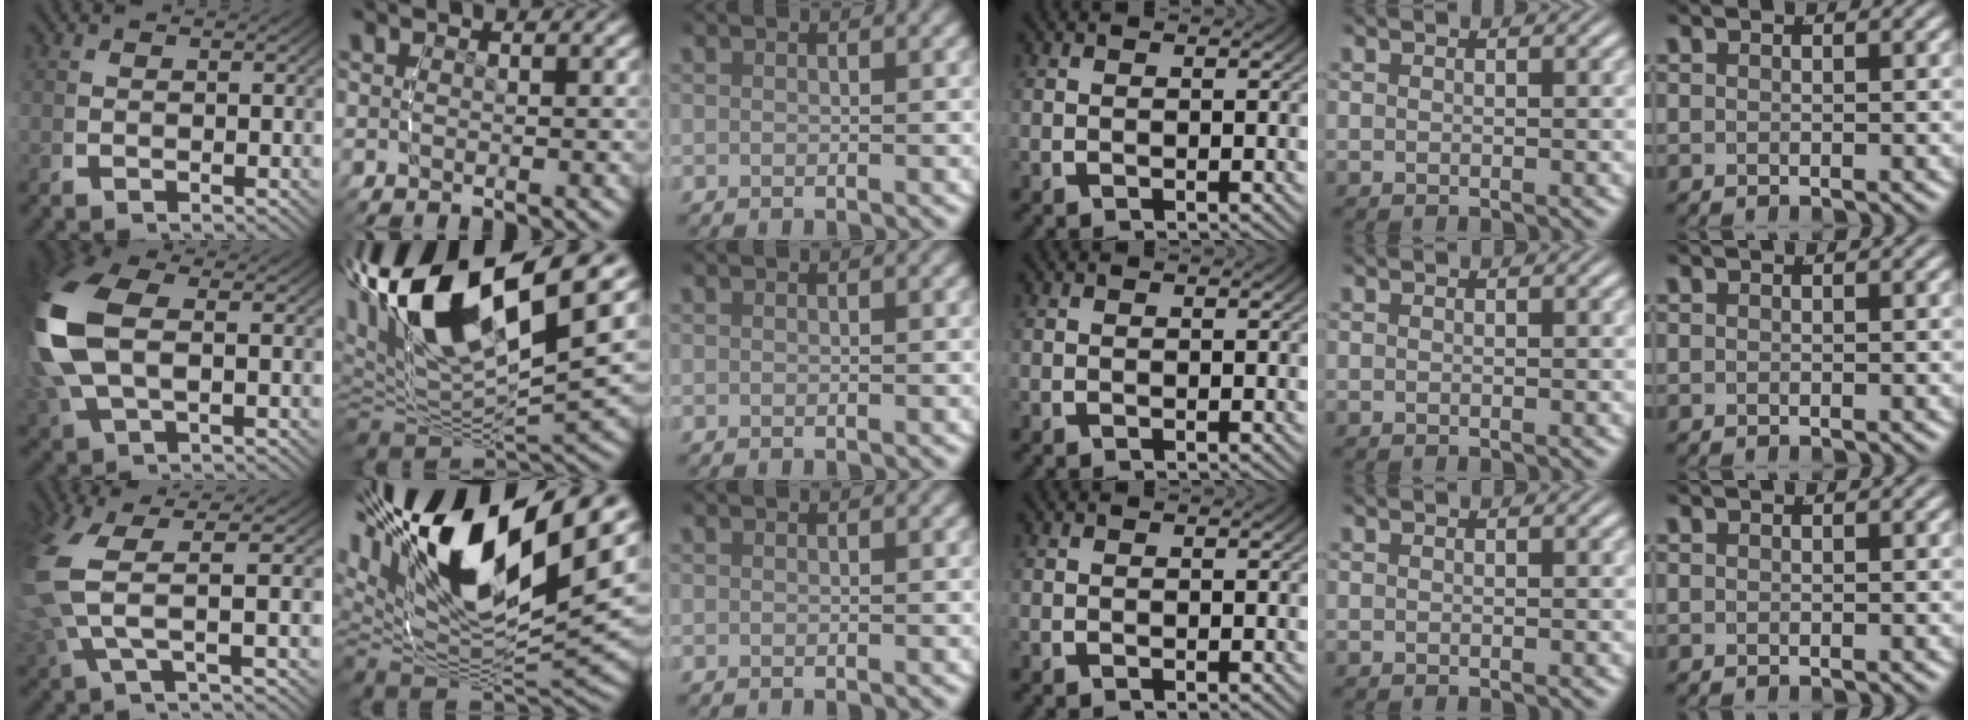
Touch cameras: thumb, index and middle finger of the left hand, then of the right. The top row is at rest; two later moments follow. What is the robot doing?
{"motion": "lift_and_place", "object": "pen"}